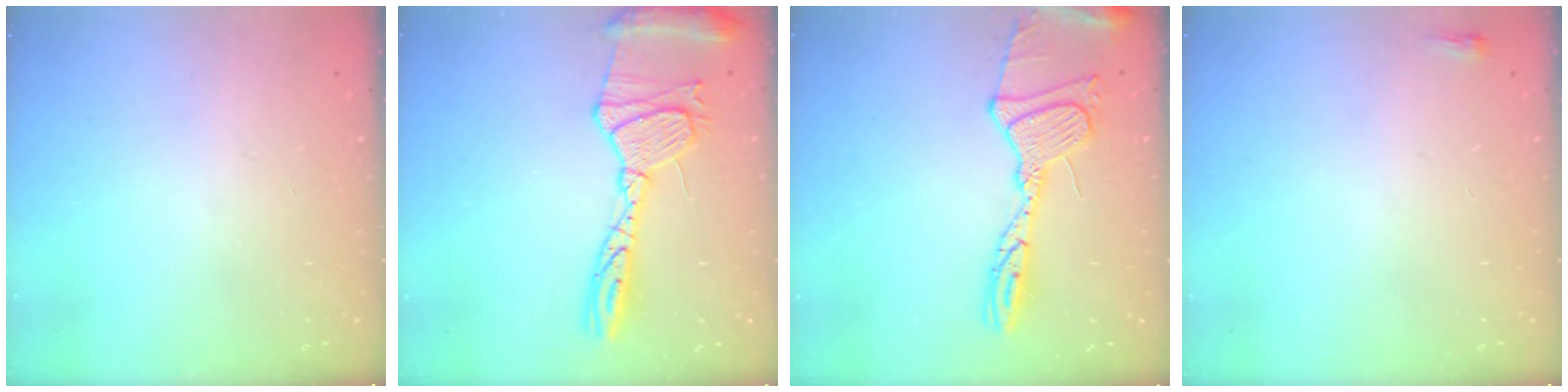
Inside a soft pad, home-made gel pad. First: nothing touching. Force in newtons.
{"total": 17.8, "press": 17.7, "slide": 1.5}
{"total": 17.1, "press": 17.1, "slide": 1.5}
{"total": 2.0, "press": 2.0, "slide": 0.5}